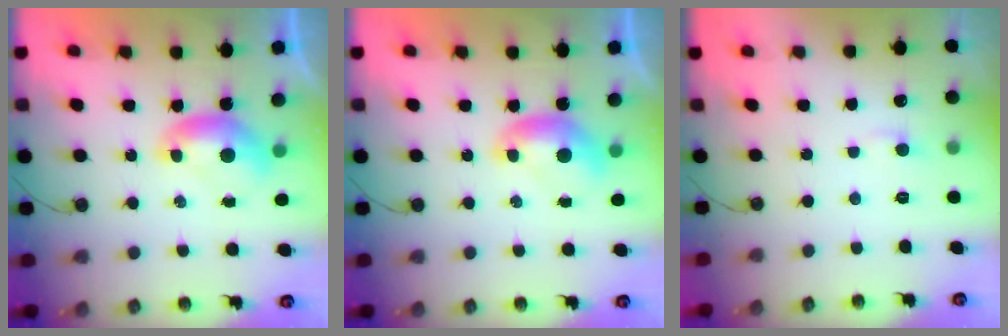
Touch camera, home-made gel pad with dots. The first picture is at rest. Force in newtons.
{"total": 0.0}
{"total": 1.6, "press": 1.5, "slide": 0.5}